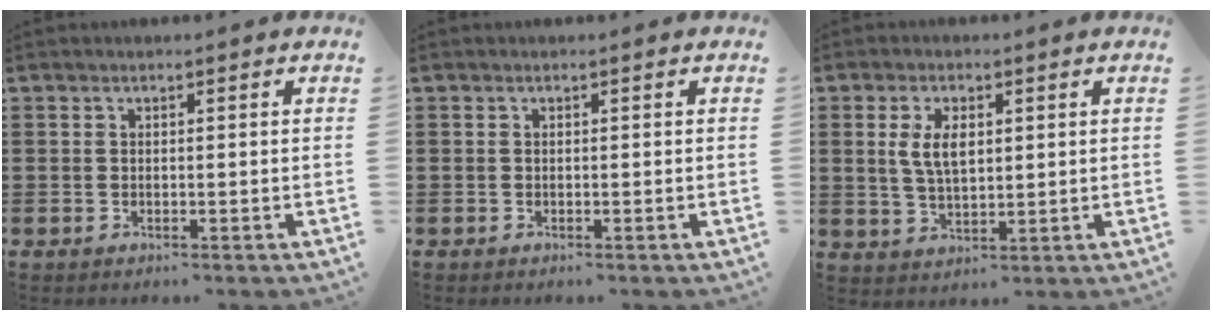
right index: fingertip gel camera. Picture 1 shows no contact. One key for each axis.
{"total": 0.0}
{"total": 5.3, "fx": 1.2, "fy": 2.6, "fz": 4.4, "tx": -0.085, "ty": 0.006, "tz": 0.018}